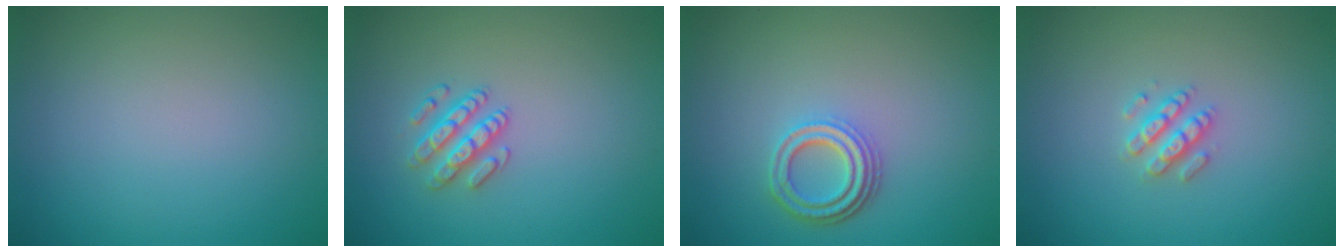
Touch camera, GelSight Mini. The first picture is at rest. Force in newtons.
{"total": 2.5, "press": 2.5, "slide": 0.4}
{"total": 3.6, "press": 2.8, "slide": 2.2}
{"total": 2.5, "press": 2.4, "slide": 0.5}